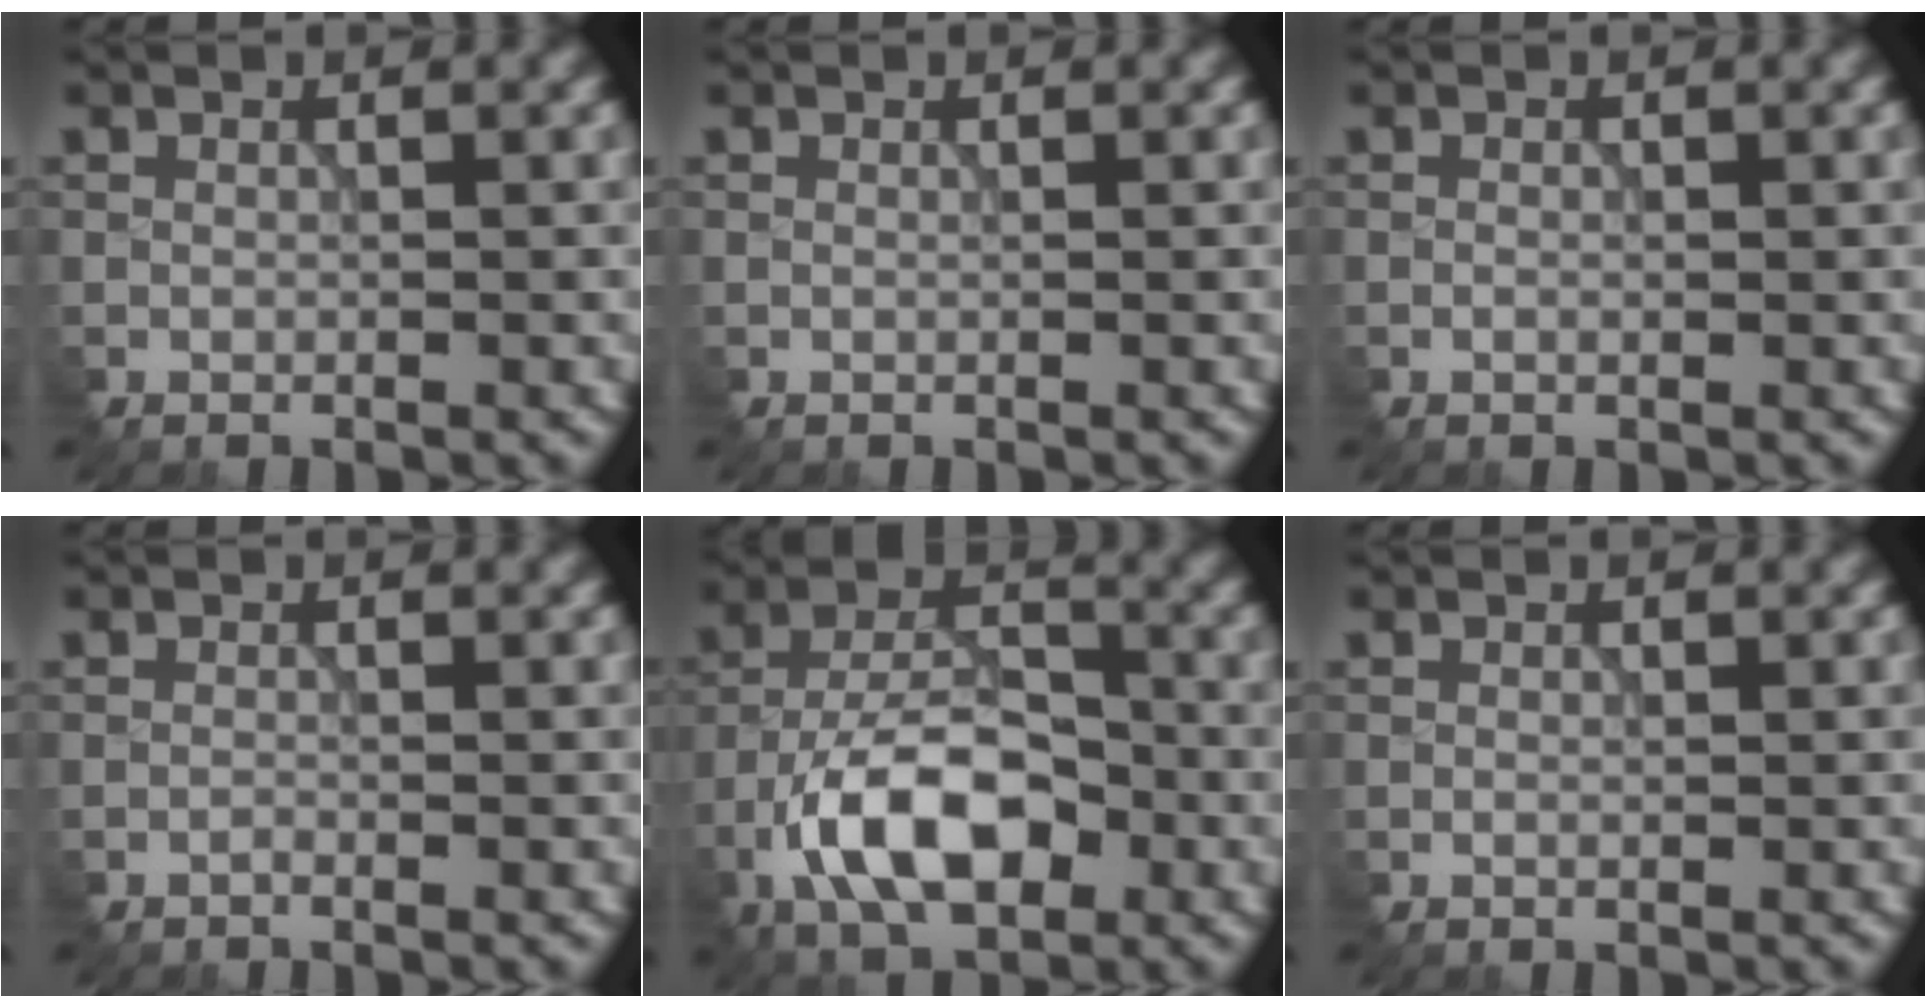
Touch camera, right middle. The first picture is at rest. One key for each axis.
{"total": 0.0}
{"total": 0.0}
{"total": 0.5, "fx": -0.4, "fy": -0.2, "fz": -0.2, "tx": -0.001, "ty": 0.005, "tz": -0.012}
{"total": 8.8, "fx": -4.1, "fy": 4.4, "fz": 6.5, "tx": -0.125, "ty": 0.013, "tz": -0.083}
{"total": 0.0}